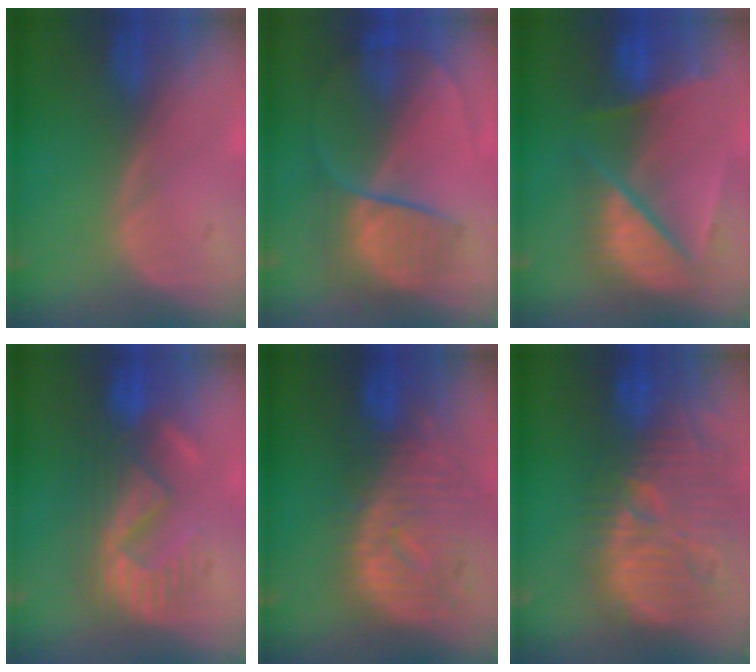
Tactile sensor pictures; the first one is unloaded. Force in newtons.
{"total": 6.9, "press": 6.6, "slide": 1.7}
{"total": 9.7, "press": 8.3, "slide": 4.9}
{"total": 8.7, "press": 8.4, "slide": 2.1}
{"total": 10.9, "press": 9.7, "slide": 4.9}
{"total": 13.9, "press": 12.7, "slide": 5.5}